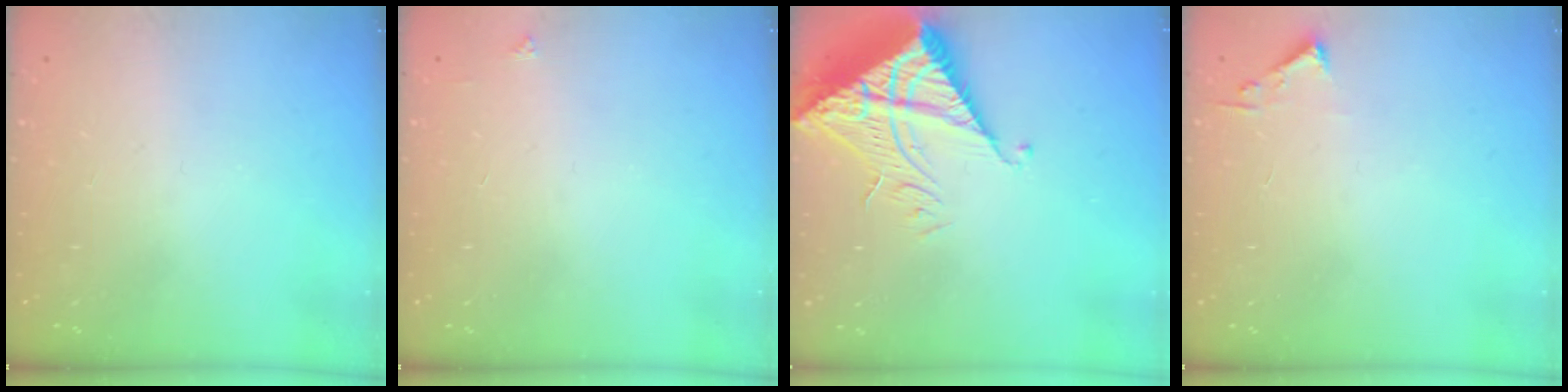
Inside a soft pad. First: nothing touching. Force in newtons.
{"total": 2.1, "press": 2.1, "slide": 0.3}
{"total": 12.1, "press": 12.0, "slide": 1.3}
{"total": 2.4, "press": 2.4, "slide": 0.3}